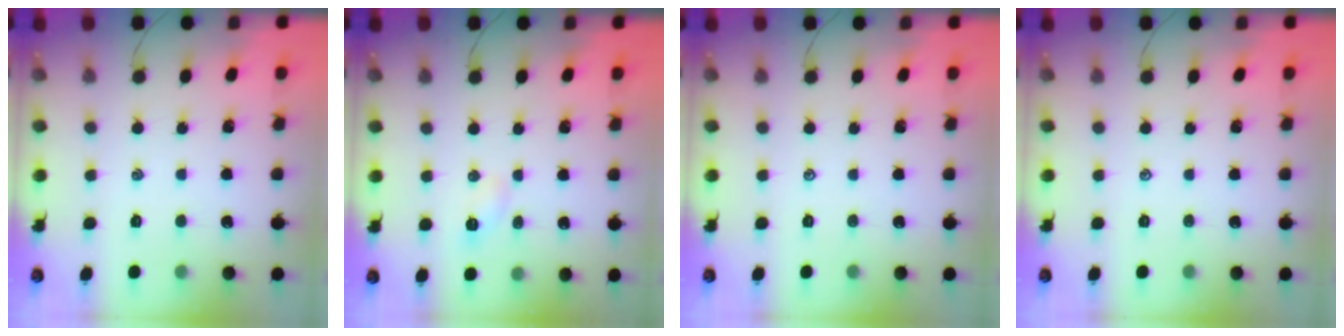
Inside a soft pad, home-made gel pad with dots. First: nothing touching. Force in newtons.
{"total": 2.9, "press": 2.8, "slide": 0.8}
{"total": 0.0}
{"total": 0.0}